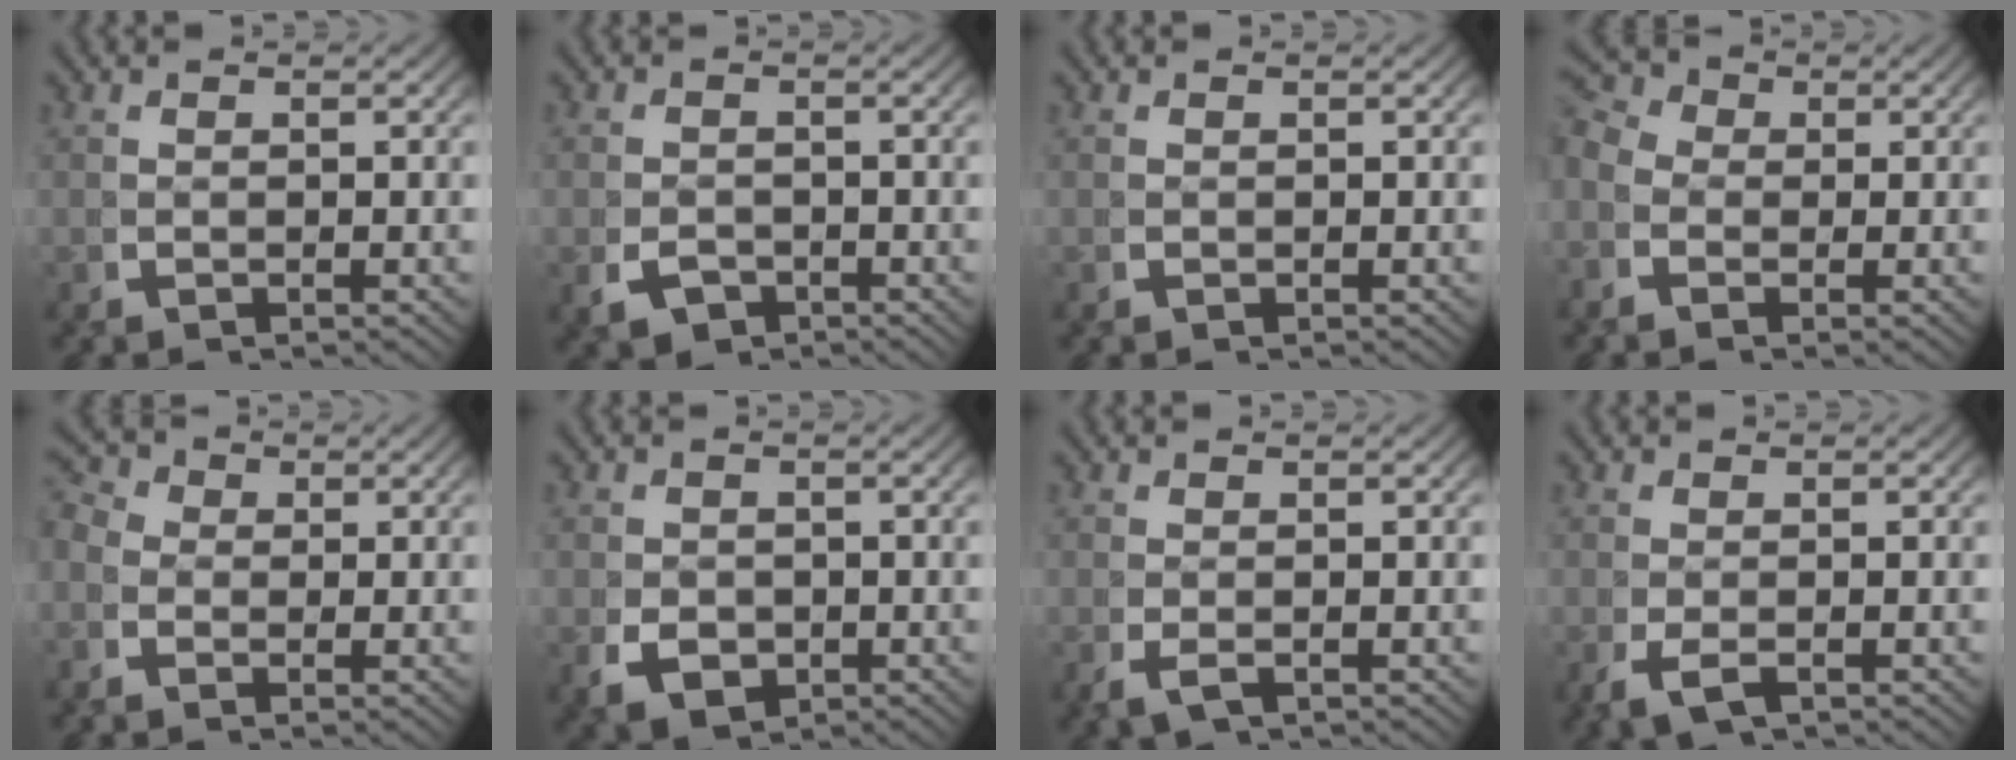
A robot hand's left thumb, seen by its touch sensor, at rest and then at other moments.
{"total": 2.9, "force": [-1.8, 1.9, 1.3], "torque": [-0.026, -0.017, -0.023]}
{"total": 0.0}
{"total": 4.6, "force": [0.7, 3.8, 2.5], "torque": [-0.045, -0.001, -0.002]}
{"total": 3.5, "force": [0.3, 3.0, 1.7], "torque": [-0.033, -0.003, -0.008]}
{"total": 4.0, "force": [-1.2, 3.0, 2.3], "torque": [-0.047, -0.021, -0.010]}
{"total": 1.2, "force": [-0.6, 0.5, 0.9], "torque": [-0.033, -0.009, -0.003]}
{"total": 2.0, "force": [-1.1, 1.0, 1.4], "torque": [-0.045, -0.013, -0.009]}